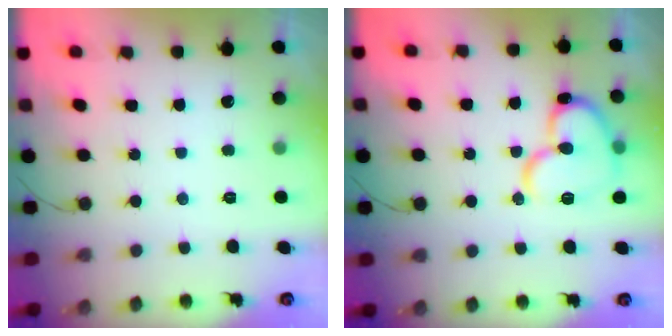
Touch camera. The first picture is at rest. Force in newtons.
{"total": 15.8, "press": 15.7, "slide": 1.4}